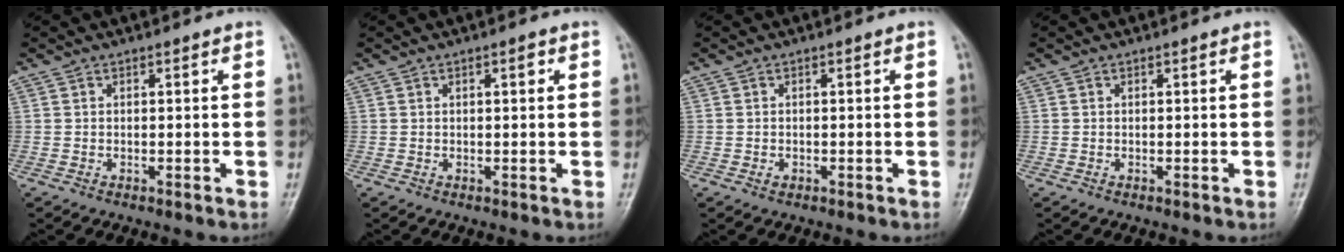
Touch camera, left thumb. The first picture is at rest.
{"total": 1.6, "force": [0.6, 0.6, 1.4], "torque": [-0.019, 0.003, 0.006]}
{"total": 1.3, "force": [-0.3, 1.0, 0.8], "torque": [-0.007, 0.005, -0.006]}
{"total": 0.0}